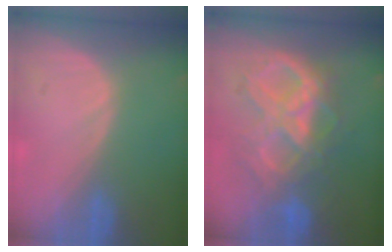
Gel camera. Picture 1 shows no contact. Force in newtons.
{"total": 10.6, "press": 10.6, "slide": 1.2}